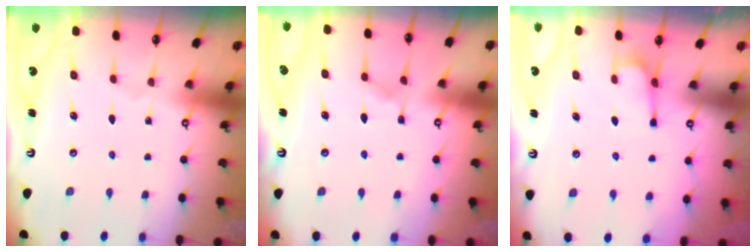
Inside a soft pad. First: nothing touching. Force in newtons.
{"total": 6.3, "press": 6.2, "slide": 0.7}
{"total": 1.1, "press": 0.2, "slide": 1.1}